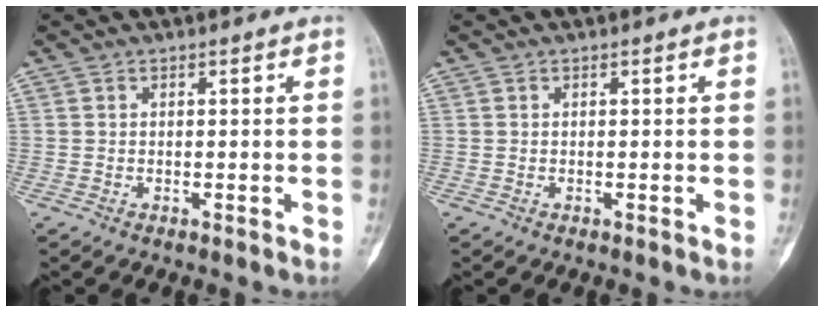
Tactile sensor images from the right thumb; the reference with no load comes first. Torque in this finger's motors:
{"motor_torque": [-0.01, 0.01, 0.00, 0.00, 0.11]}